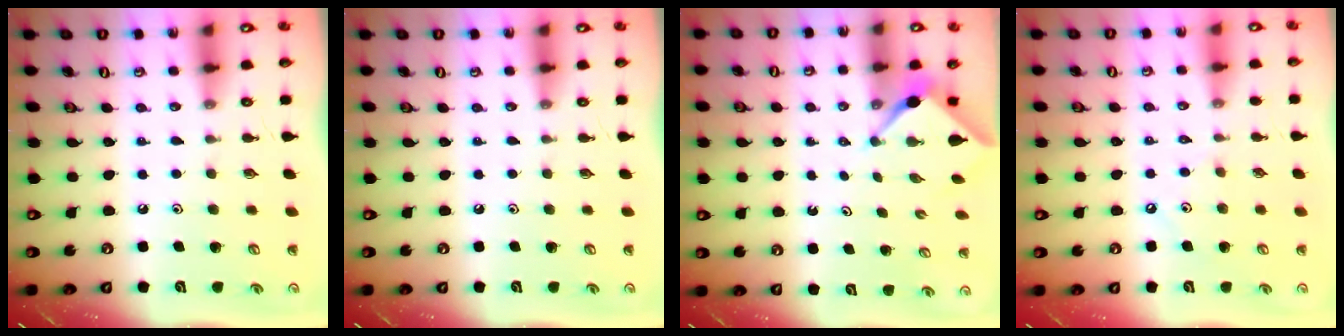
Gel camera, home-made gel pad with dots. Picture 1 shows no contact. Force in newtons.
{"total": 0.0}
{"total": 2.3, "press": 2.3, "slide": 0.3}
{"total": 5.5, "press": 5.4, "slide": 0.8}